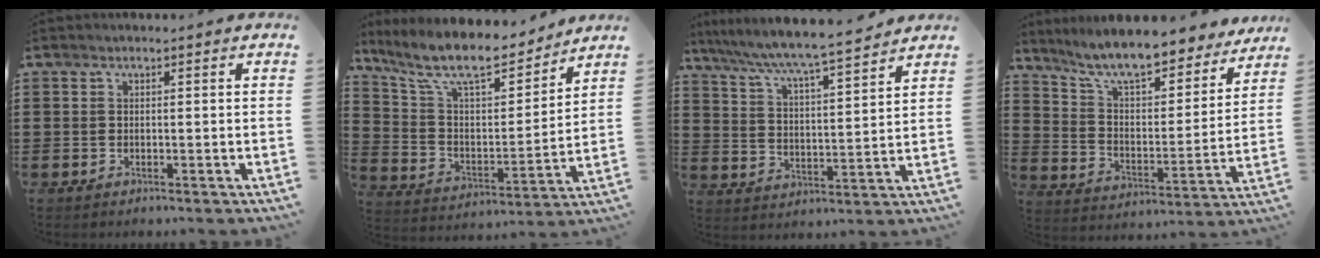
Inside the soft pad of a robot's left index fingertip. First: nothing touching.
{"total": 11.4, "force": [9.5, 2.3, 5.8], "torque": [-0.151, -0.052, 0.165]}
{"total": 6.3, "force": [5.7, -0.3, 2.6], "torque": [-0.075, -0.038, 0.092]}
{"total": 9.3, "force": [8.3, 0.7, 4.1], "torque": [-0.114, -0.054, 0.142]}